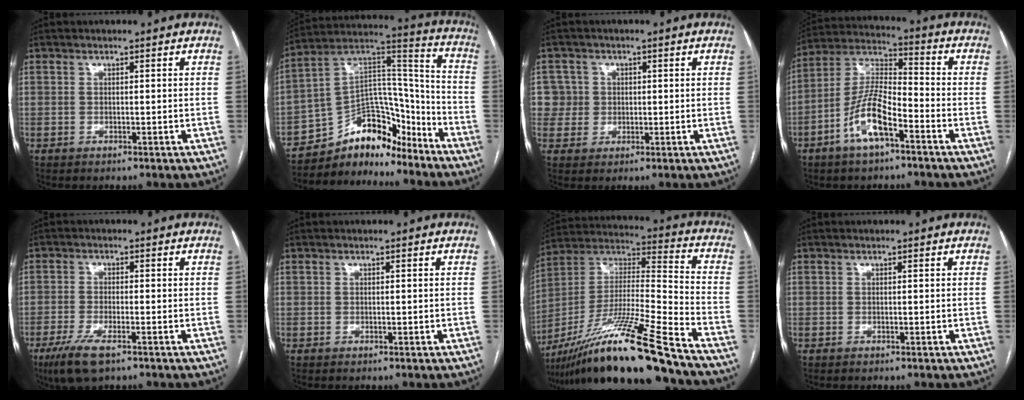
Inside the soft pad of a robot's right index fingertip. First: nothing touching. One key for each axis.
{"total": 13.8, "fx": -11.7, "fy": 5.4, "fz": 4.9, "tx": -0.076, "ty": 0.071, "tz": -0.200}
{"total": 4.3, "fx": 0.7, "fy": 4.3, "fz": -0.3, "tx": 0.026, "ty": 0.013, "tz": 0.014}
{"total": 11.0, "fx": -5.2, "fy": 3.2, "fz": 9.1, "tx": -0.192, "ty": 0.010, "tz": -0.100}
{"total": 6.4, "fx": -3.9, "fy": 1.4, "fz": 4.9, "tx": -0.103, "ty": -0.015, "tz": -0.068}
{"total": 0.0}
{"total": 23.4, "fx": -17.9, "fy": -1.1, "fz": 15.1, "tx": -0.289, "ty": -0.030, "tz": -0.326}
{"total": 0.0}